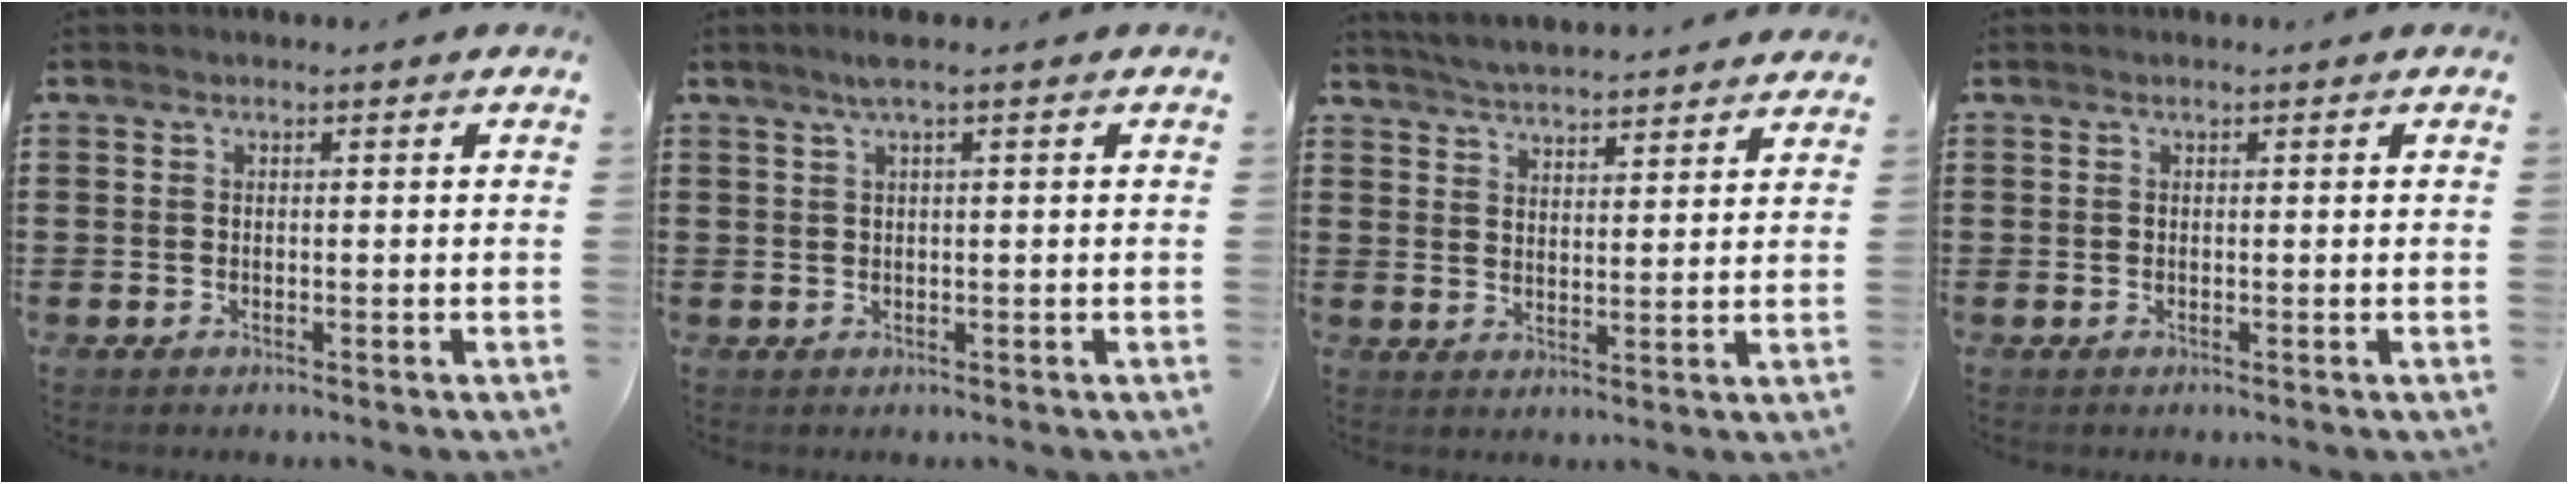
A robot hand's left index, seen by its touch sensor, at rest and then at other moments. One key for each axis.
{"total": 2.1, "fx": 1.1, "fy": -0.1, "fz": 1.8, "tx": -0.036, "ty": 0.002, "tz": 0.019}
{"total": 4.3, "fx": 4.2, "fy": -0.3, "fz": 0.3, "tx": -0.020, "ty": -0.021, "tz": 0.075}
{"total": 0.0}